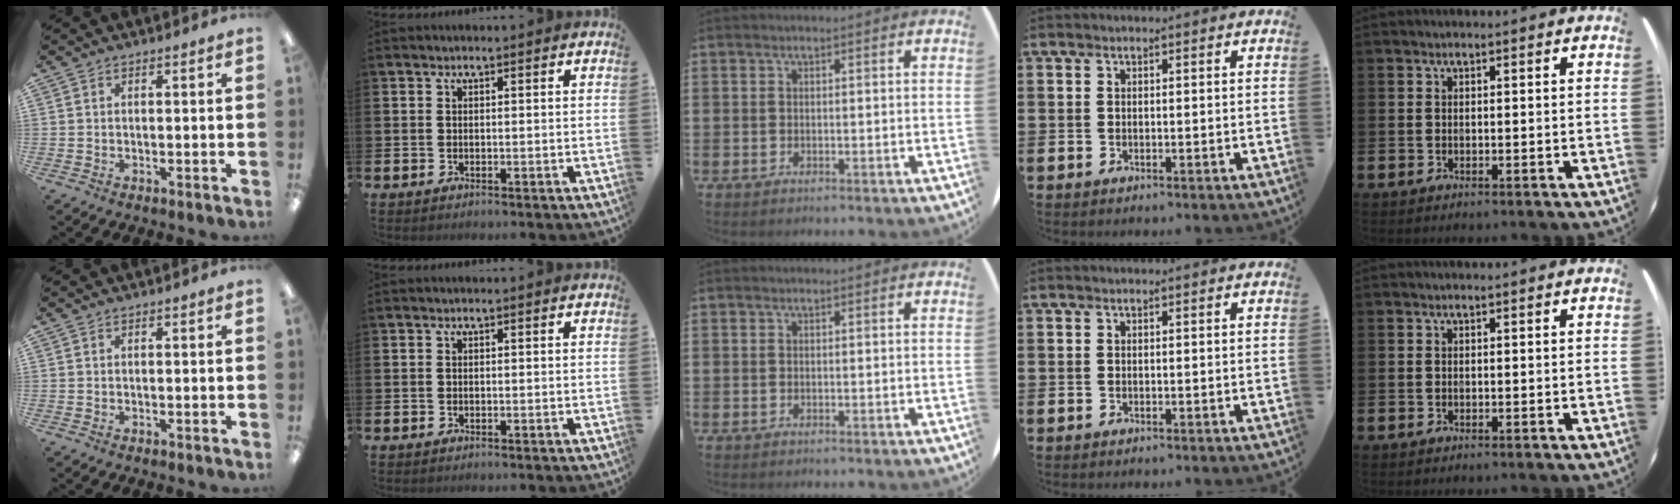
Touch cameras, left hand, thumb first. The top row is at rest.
{}